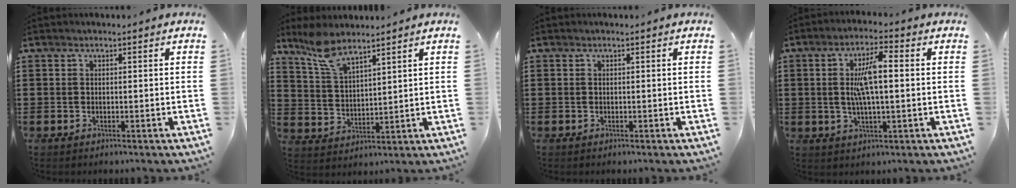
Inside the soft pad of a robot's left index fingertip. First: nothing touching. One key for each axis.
{"total": 6.6, "fx": 5.6, "fy": 1.8, "fz": 3.2, "tx": -0.079, "ty": -0.009, "tz": 0.103}
{"total": 0.0}
{"total": 6.8, "fx": 0.7, "fy": 2.0, "fz": 6.5, "tx": -0.145, "ty": 0.001, "tz": 0.002}